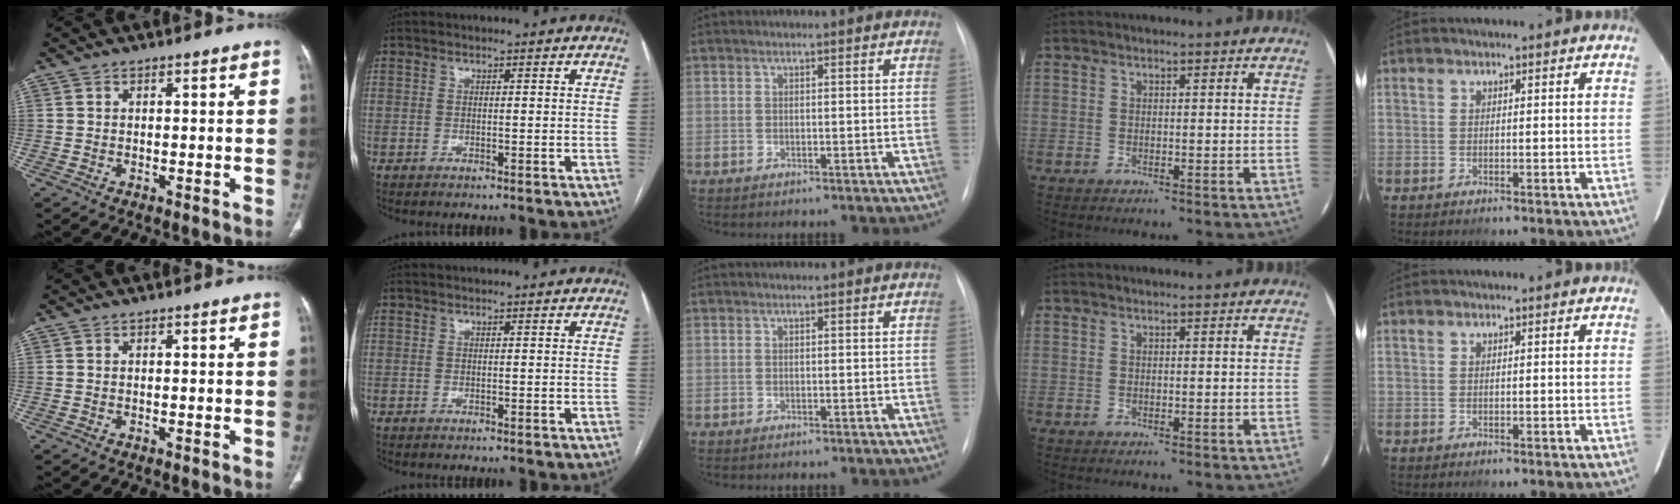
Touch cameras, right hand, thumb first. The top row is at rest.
{}